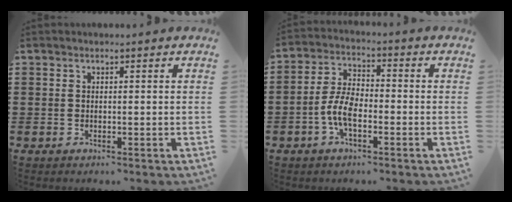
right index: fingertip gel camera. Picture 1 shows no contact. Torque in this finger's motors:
{"motor_torque": [1.02, 1.12, 0.22, 0.05]}